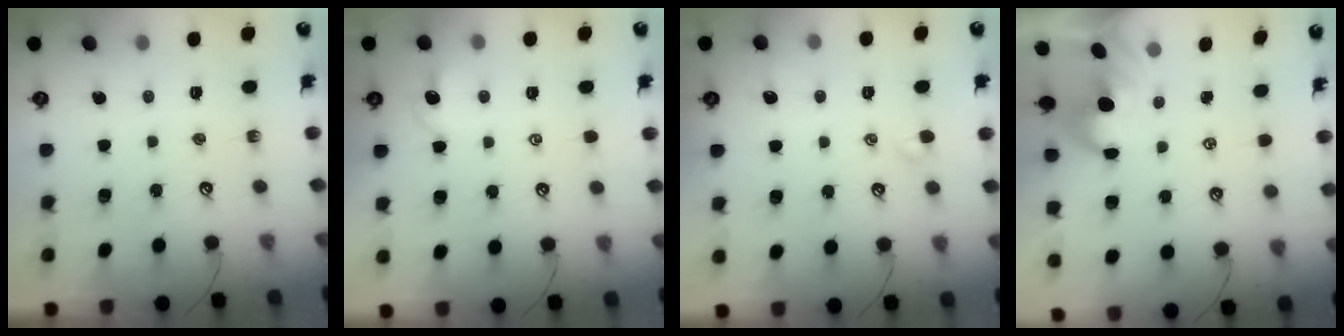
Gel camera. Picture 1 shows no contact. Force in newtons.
{"total": 0.8, "press": 0.6, "slide": 0.5}
{"total": 1.9, "press": 1.8, "slide": 0.6}
{"total": 1.7, "press": 1.4, "slide": 1.0}